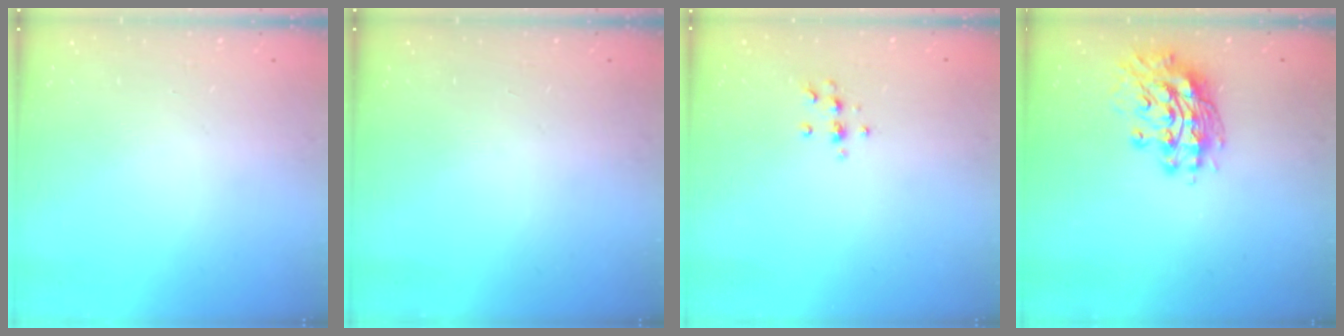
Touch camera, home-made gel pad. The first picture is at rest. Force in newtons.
{"total": 0.0}
{"total": 4.9, "press": 4.8, "slide": 1.2}
{"total": 13.6, "press": 13.5, "slide": 1.1}